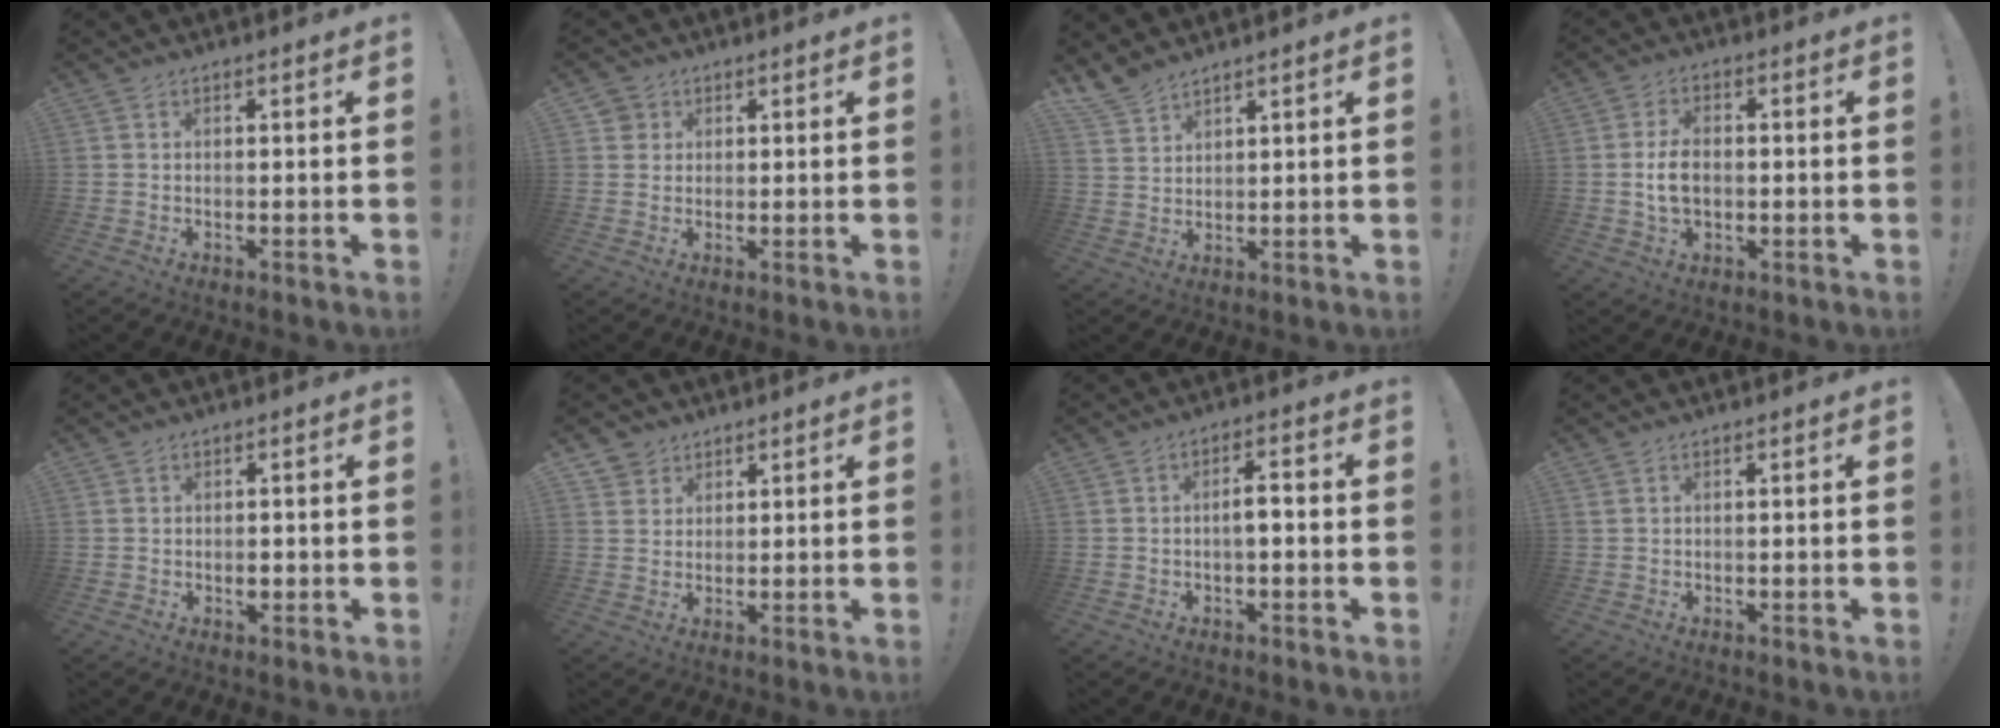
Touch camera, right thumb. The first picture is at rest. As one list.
[{"total": 2.7, "force": [1.2, 2.4, 0.4], "torque": [-0.005, -0.003, 0.021]}, {"total": 5.5, "force": [4.9, 1.7, 1.8], "torque": [-0.035, -0.030, 0.094]}, {"total": 7.0, "force": [-0.3, 4.7, 5.2], "torque": [-0.087, 0.001, -0.010]}, {"total": 2.5, "force": [0.4, 2.4, 0.7], "torque": [0.010, -0.010, 0.004]}, {"total": 3.8, "force": [2.6, 2.8, 0.0], "torque": [-0.002, -0.017, 0.050]}, {"total": 3.9, "force": [-1.0, 1.2, 3.6], "torque": [-0.056, 0.008, -0.022]}, {"total": 0.5, "force": [0.3, 0.3, 0.3], "torque": [-0.013, 0.003, 0.007]}]